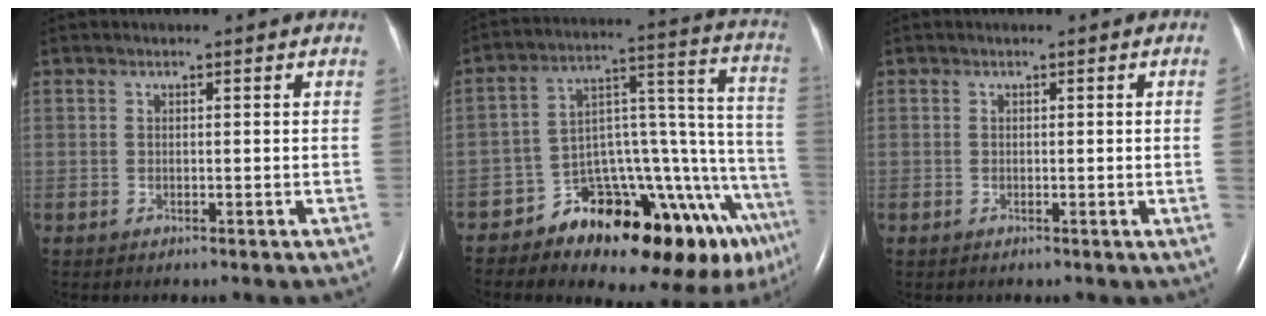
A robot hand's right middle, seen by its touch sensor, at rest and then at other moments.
{"total": 21.0, "force": [-13.8, 5.4, 15.0], "torque": [-0.116, 0.071, -0.193]}
{"total": 1.8, "force": [-0.2, -0.8, 1.6], "torque": [-0.019, -0.001, -0.002]}